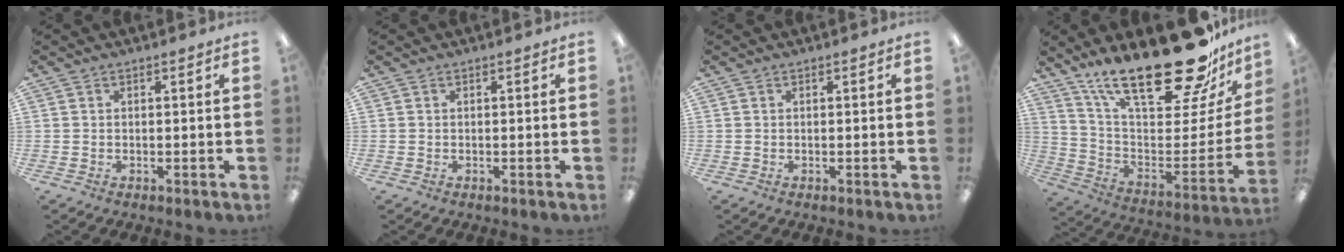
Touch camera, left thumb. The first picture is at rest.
{"total": 0.0}
{"total": 0.0}
{"total": 28.3, "force": [20.9, 9.3, 16.7], "torque": [-0.246, -0.145, 0.351]}